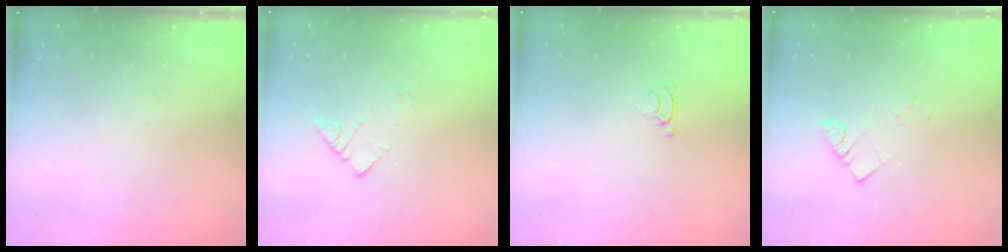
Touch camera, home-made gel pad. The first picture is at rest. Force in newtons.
{"total": 2.6, "press": 2.6, "slide": 0.1}
{"total": 3.3, "press": 3.3, "slide": 0.5}
{"total": 2.2, "press": 2.2, "slide": 0.2}